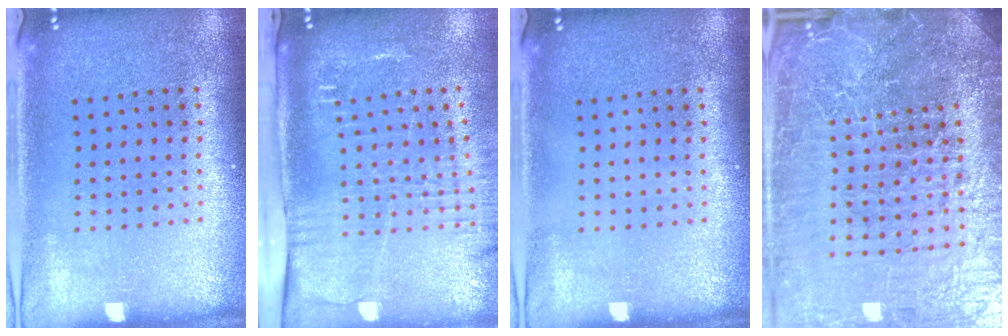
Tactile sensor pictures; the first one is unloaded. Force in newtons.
{"total": 2.8, "press": 2.1, "slide": 1.7}
{"total": 0.0}
{"total": 7.6, "press": 6.6, "slide": 3.8}